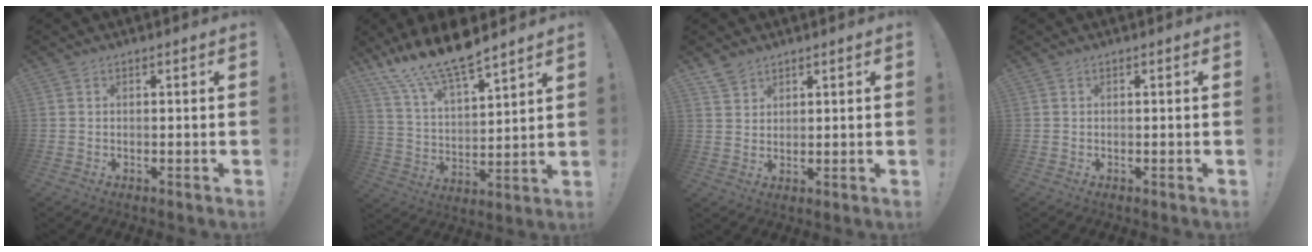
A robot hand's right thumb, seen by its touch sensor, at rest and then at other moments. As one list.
[{"total": 14.0, "force": [11.7, 3.1, 7.1], "torque": [-0.143, -0.088, 0.210]}, {"total": 3.9, "force": [3.2, 2.1, 0.7], "torque": [-0.014, -0.016, 0.061]}, {"total": 0.0}]